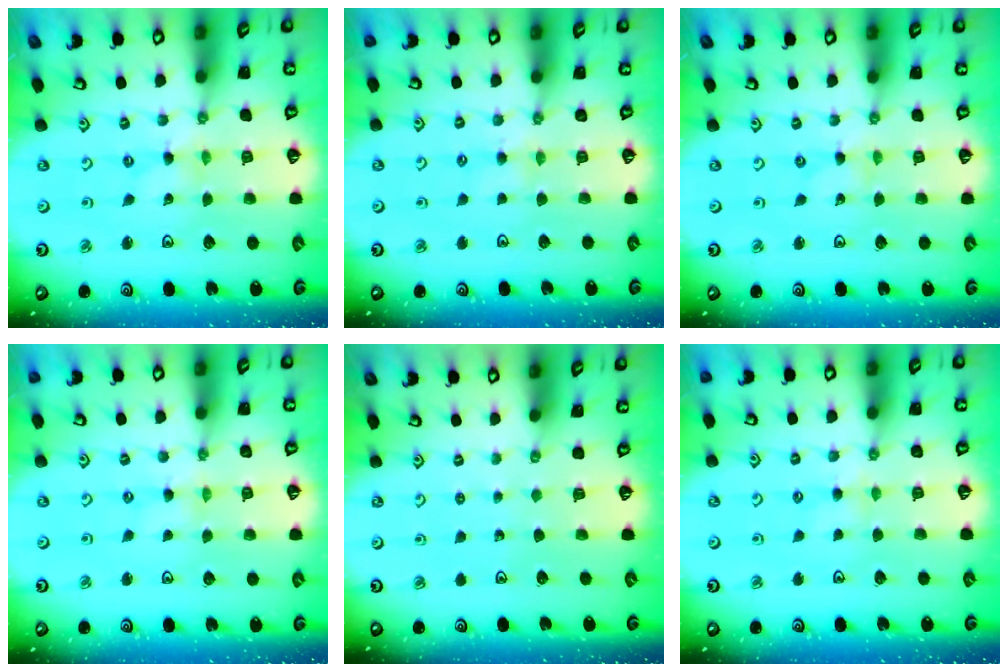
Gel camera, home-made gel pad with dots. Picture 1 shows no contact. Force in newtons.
{"total": 3.4, "press": 3.3, "slide": 0.5}
{"total": 0.0}
{"total": 0.0}
{"total": 0.0}
{"total": 2.8, "press": 2.8, "slide": 0.3}